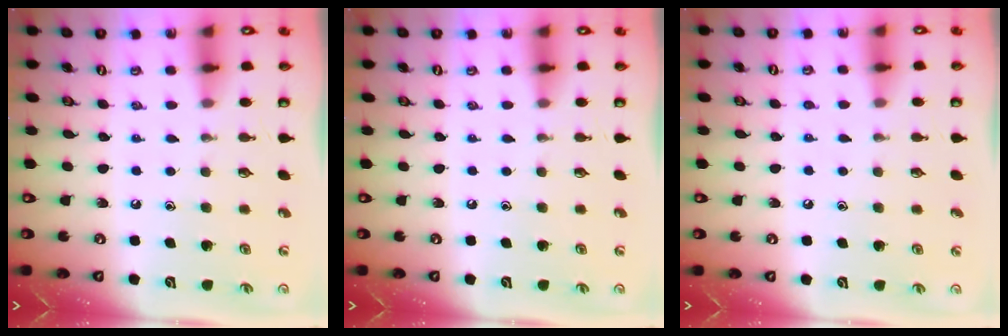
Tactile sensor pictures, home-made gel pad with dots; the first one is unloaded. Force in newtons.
{"total": 0.0}
{"total": 2.7, "press": 2.7, "slide": 0.2}